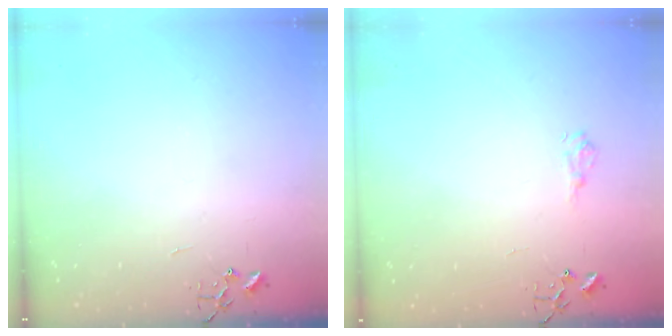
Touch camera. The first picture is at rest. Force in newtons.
{"total": 6.6, "press": 6.5, "slide": 0.9}